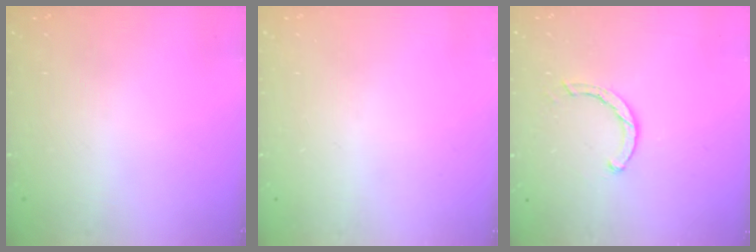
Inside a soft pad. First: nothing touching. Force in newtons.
{"total": 0.0}
{"total": 2.4, "press": 2.4, "slide": 0.1}